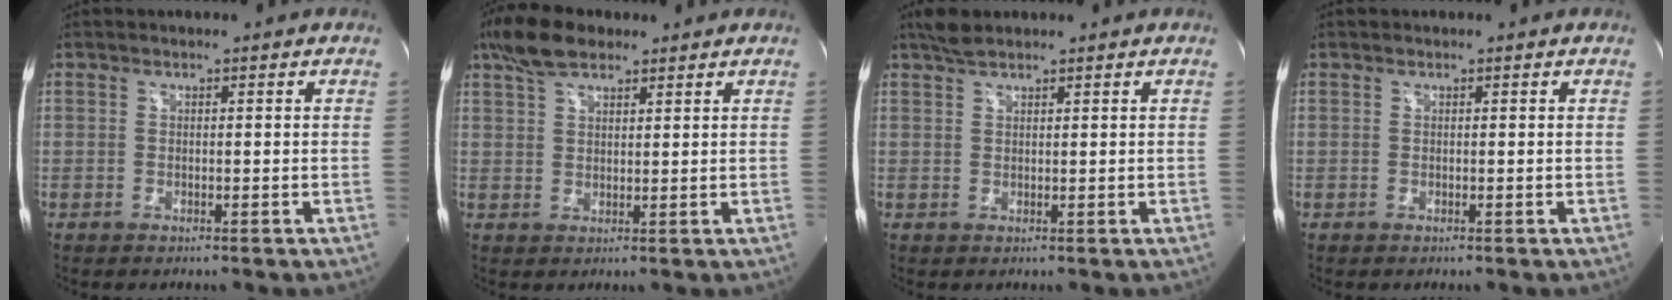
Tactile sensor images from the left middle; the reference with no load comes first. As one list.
[{"total": 6.8, "force": [5.0, 2.6, 3.8], "torque": [-0.081, 0.023, 0.095]}, {"total": 2.7, "force": [2.3, 0.6, 1.2], "torque": [-0.030, 0.014, 0.048]}, {"total": 0.0}]